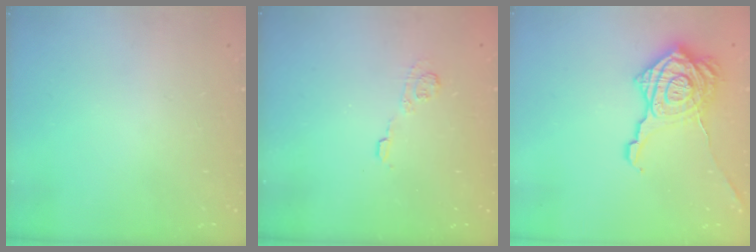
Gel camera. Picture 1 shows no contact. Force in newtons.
{"total": 5.2, "press": 5.1, "slide": 0.9}
{"total": 22.9, "press": 22.9, "slide": 1.3}